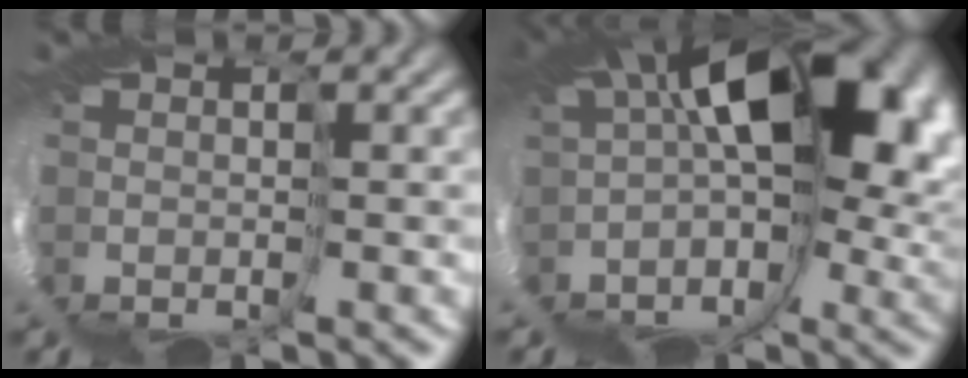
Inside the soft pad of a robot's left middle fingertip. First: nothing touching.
{"total": 8.6, "force": [1.9, 2.4, 8.1], "torque": [-0.125, 0.012, 0.033]}